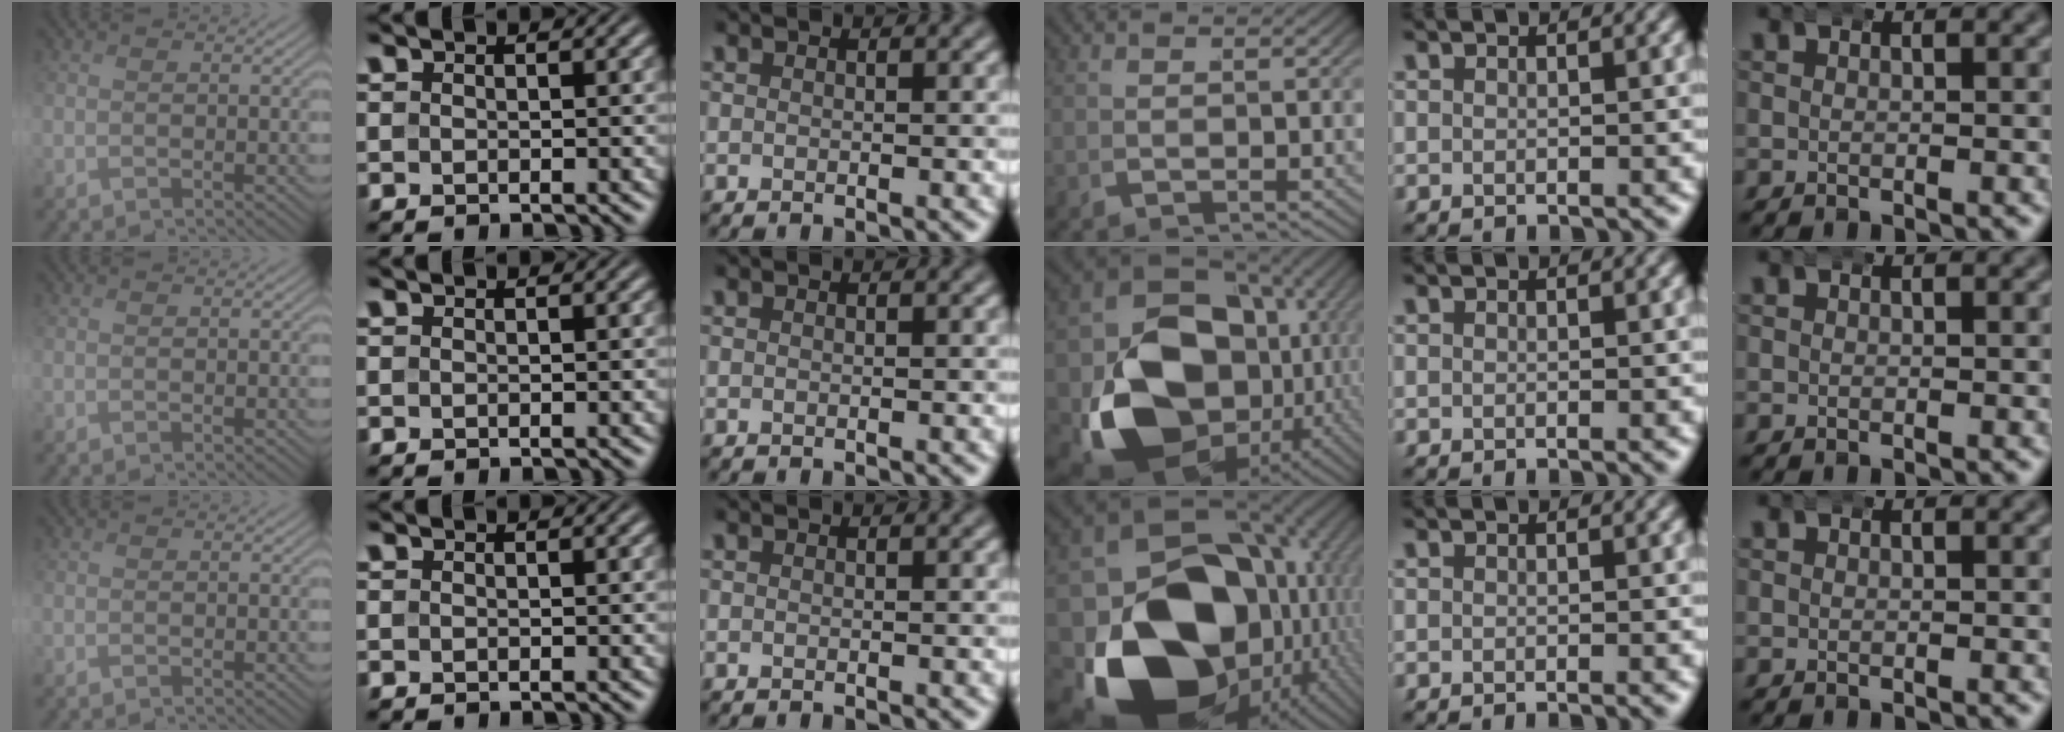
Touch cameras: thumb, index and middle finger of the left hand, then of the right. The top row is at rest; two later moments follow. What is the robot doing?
{"motion": "wrap", "object": "bandana"}